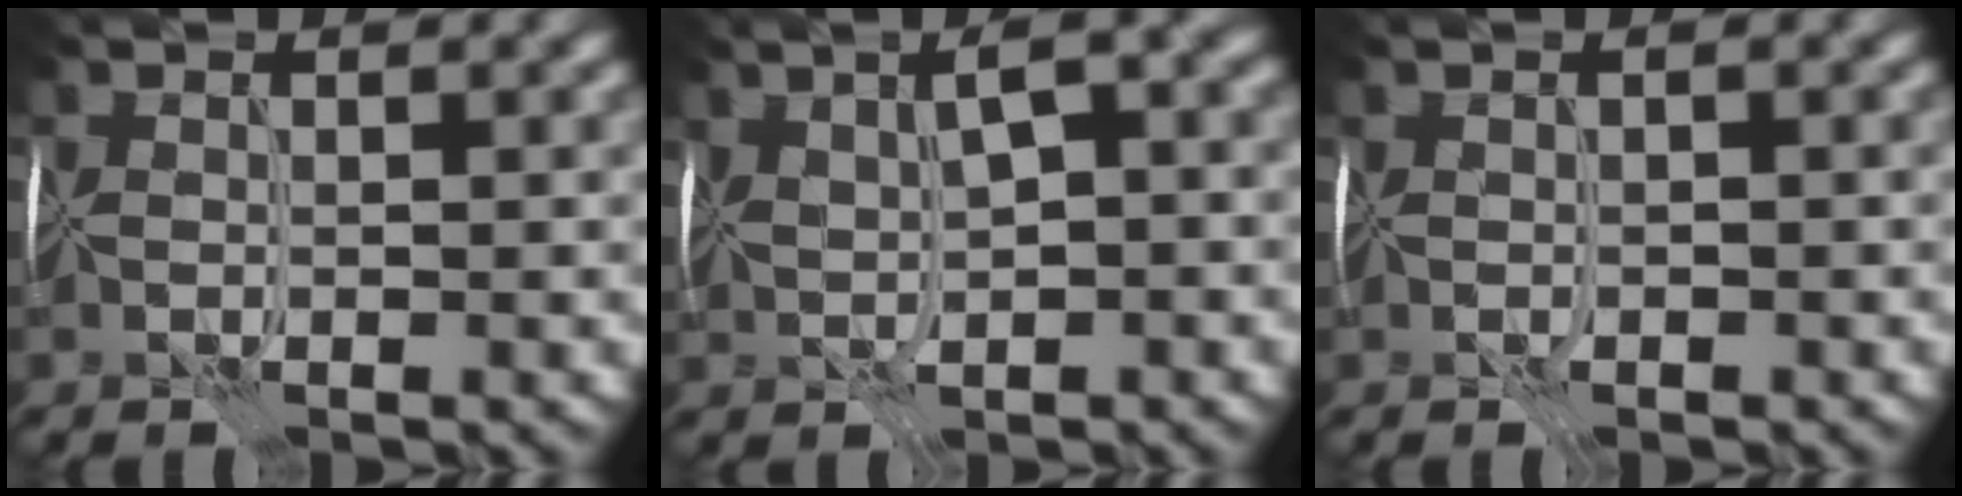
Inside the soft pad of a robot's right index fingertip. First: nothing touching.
{"total": 4.9, "force": [1.9, 1.8, 4.1], "torque": [-0.068, 0.014, 0.034]}
{"total": 0.8, "force": [-0.5, 0.5, 0.5], "torque": [-0.004, -0.003, -0.005]}